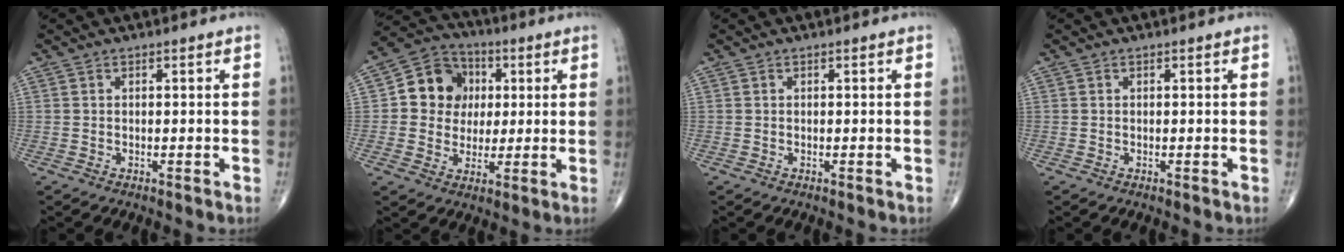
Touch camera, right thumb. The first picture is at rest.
{"total": 9.5, "force": [1.5, 8.1, 4.7], "torque": [-0.047, 0.007, 0.017]}
{"total": 0.0}
{"total": 0.0}